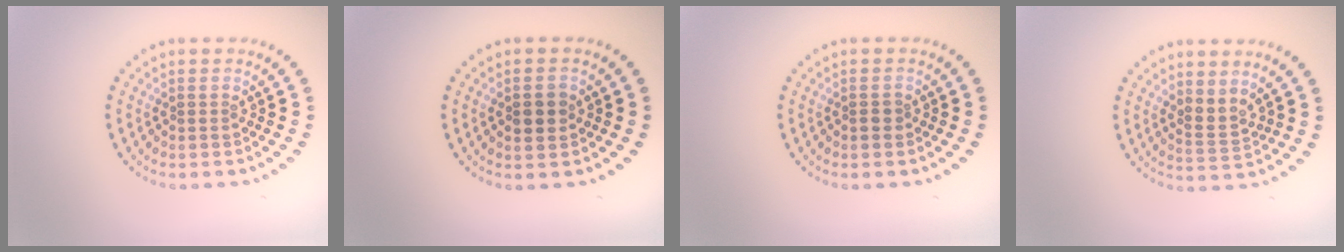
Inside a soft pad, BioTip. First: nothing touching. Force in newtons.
{"total": 2.2, "press": 2.2, "slide": 0.1}
{"total": 0.9, "press": 0.9, "slide": 0.4}
{"total": 2.1, "press": 1.6, "slide": 1.3}